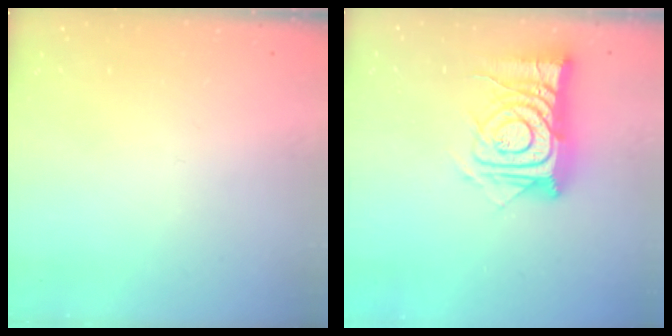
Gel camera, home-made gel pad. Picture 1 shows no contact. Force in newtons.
{"total": 15.5, "press": 15.4, "slide": 1.2}